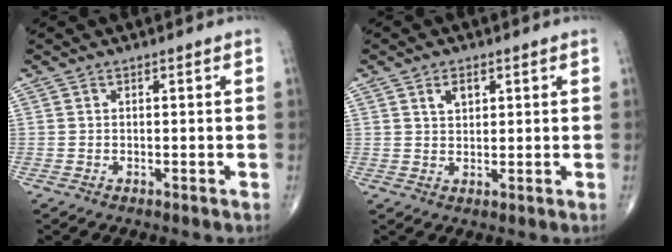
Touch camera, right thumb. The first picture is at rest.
{"total": 3.1, "force": [1.5, 1.9, 2.0], "torque": [-0.026, -0.006, 0.026]}